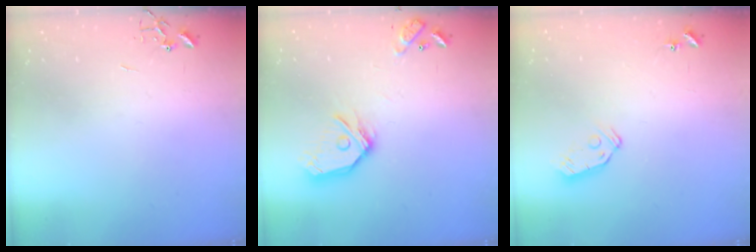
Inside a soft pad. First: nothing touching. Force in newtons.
{"total": 15.0, "press": 14.9, "slide": 2.2}
{"total": 6.5, "press": 6.5, "slide": 0.4}